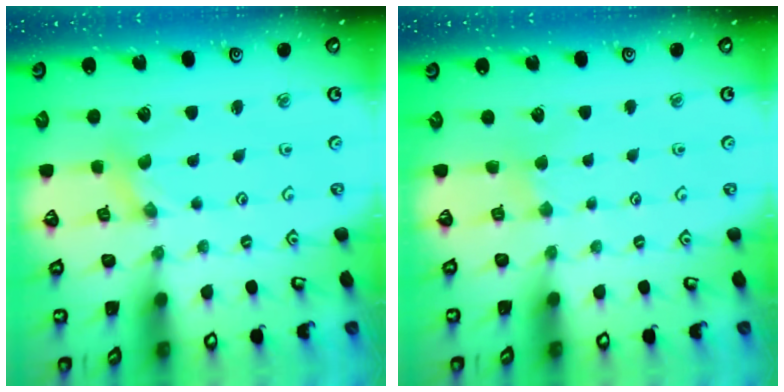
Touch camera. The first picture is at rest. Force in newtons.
{"total": 1.6, "press": 1.6, "slide": 0.3}